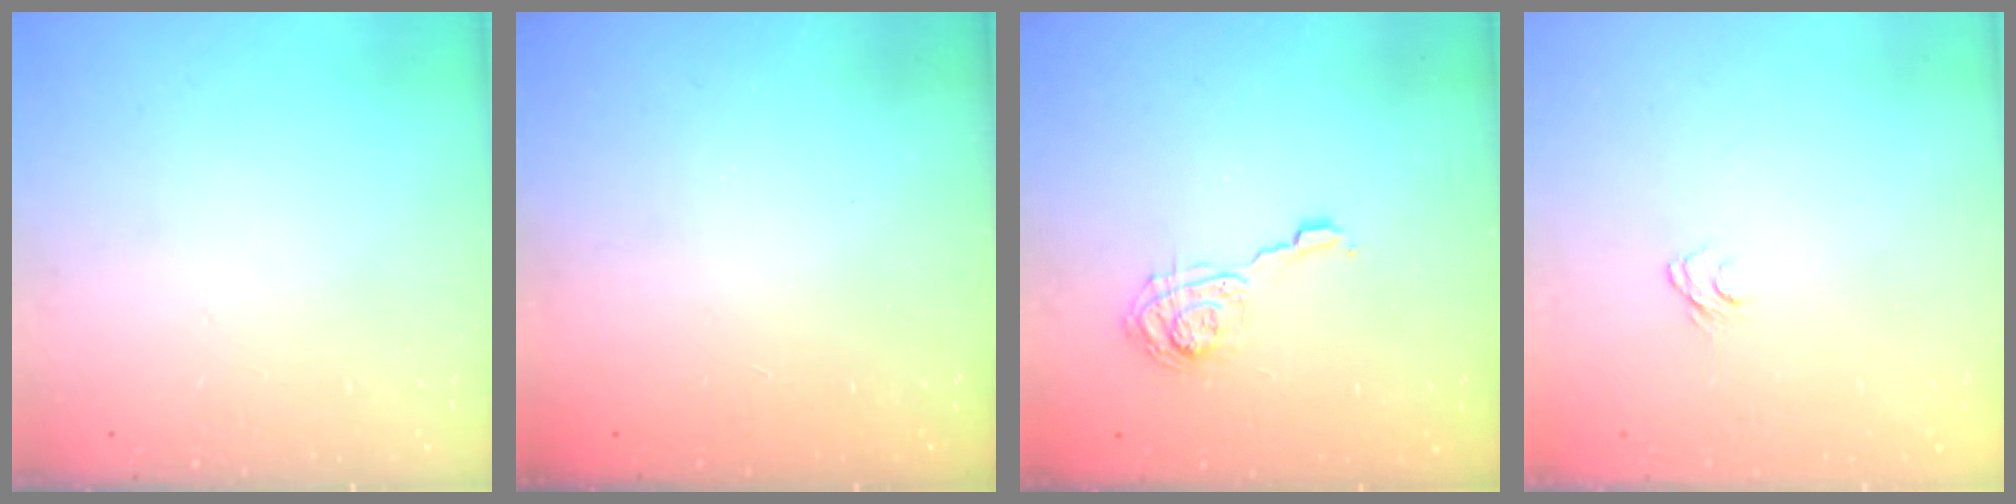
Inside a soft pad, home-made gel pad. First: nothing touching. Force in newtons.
{"total": 2.3, "press": 2.2, "slide": 0.8}
{"total": 7.4, "press": 7.4, "slide": 0.3}
{"total": 7.4, "press": 7.3, "slide": 1.2}